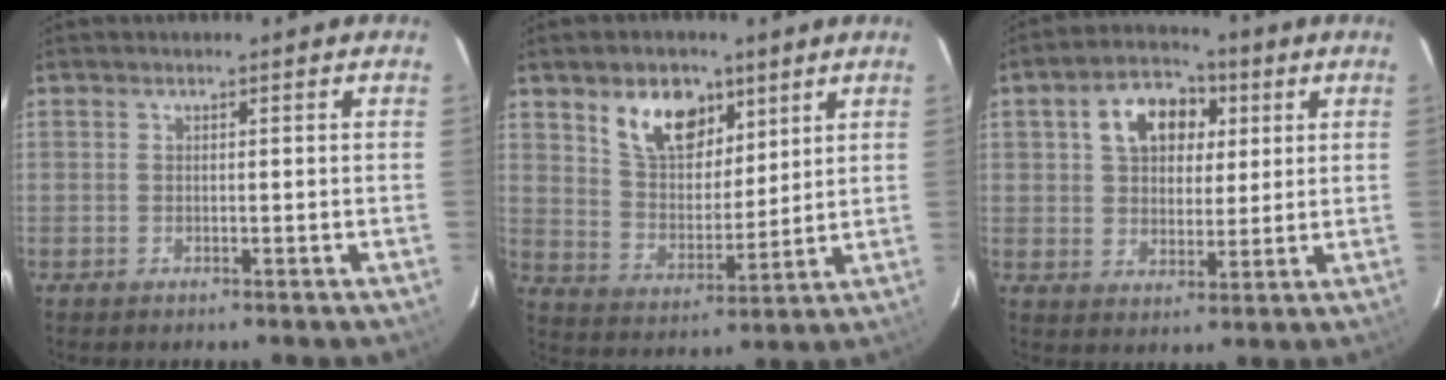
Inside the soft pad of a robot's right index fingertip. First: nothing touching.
{"total": 12.0, "force": [6.8, 7.2, 6.8], "torque": [-0.118, 0.013, 0.131]}
{"total": 10.8, "force": [3.6, 7.4, 6.9], "torque": [-0.128, 0.034, 0.061]}